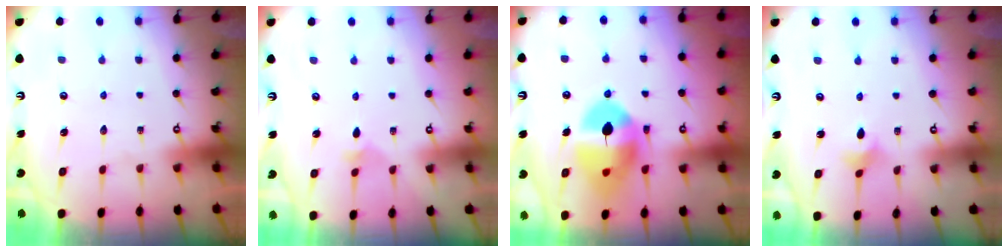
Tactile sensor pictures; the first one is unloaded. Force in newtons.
{"total": 2.2, "press": 2.1, "slide": 0.6}
{"total": 14.6, "press": 14.5, "slide": 2.0}
{"total": 2.8, "press": 2.8, "slide": 0.6}